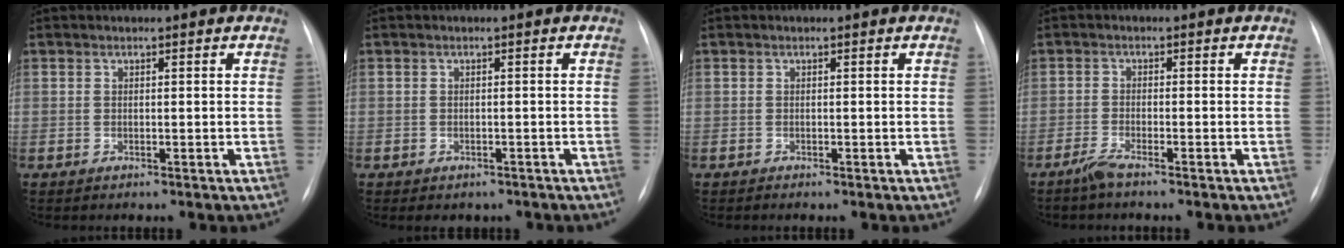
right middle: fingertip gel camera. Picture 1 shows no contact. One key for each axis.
{"total": 2.5, "fx": -2.0, "fy": 1.5, "fz": 0.4, "tx": -0.005, "ty": 0.006, "tz": -0.022}
{"total": 0.0}
{"total": 2.4, "fx": -2.0, "fy": -0.1, "fz": 1.3, "tx": -0.038, "ty": -0.006, "tz": -0.045}